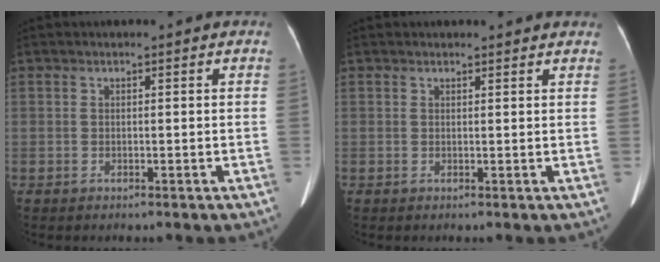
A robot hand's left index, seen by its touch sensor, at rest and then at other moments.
{"total": 4.1, "force": [3.9, 0.8, 1.2], "torque": [-0.009, 0.004, 0.036]}